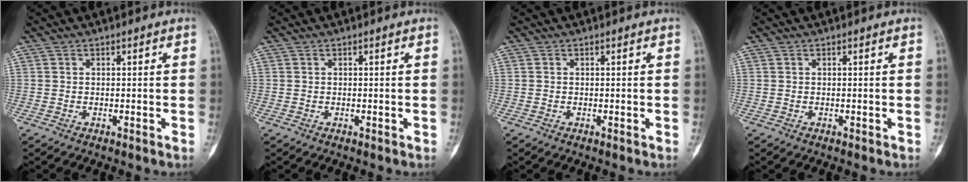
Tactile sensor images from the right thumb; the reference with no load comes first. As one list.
[{"total": 0.0}, {"total": 0.0}, {"total": 0.0}]